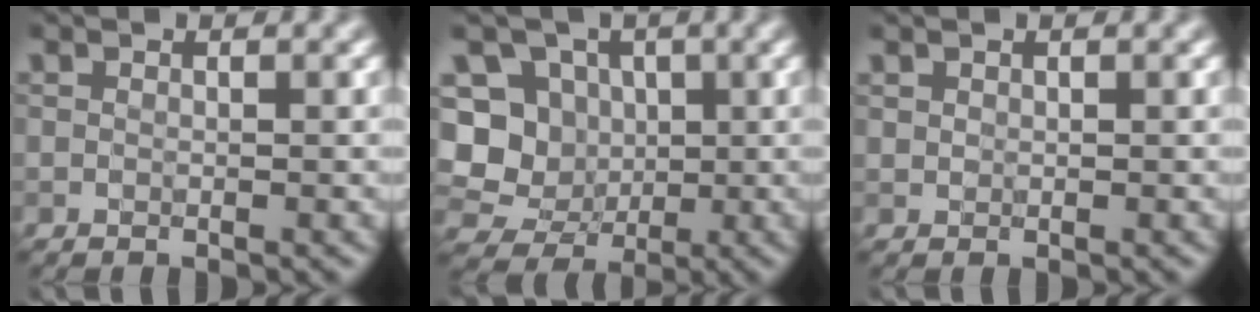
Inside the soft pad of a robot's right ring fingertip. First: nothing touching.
{"total": 9.9, "force": [0.2, 9.1, 3.7], "torque": [-0.076, 0.026, -0.034]}
{"total": 0.6, "force": [0.4, 0.4, 0.1], "torque": [-0.002, -0.001, 0.012]}